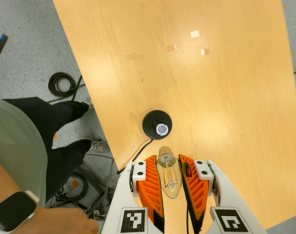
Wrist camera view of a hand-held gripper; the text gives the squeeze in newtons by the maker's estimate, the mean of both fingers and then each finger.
{"total": 20.4, "left": 22.9, "right": 17.9}